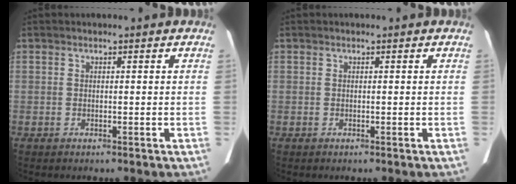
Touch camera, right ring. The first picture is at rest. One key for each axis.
{"total": 0.0}